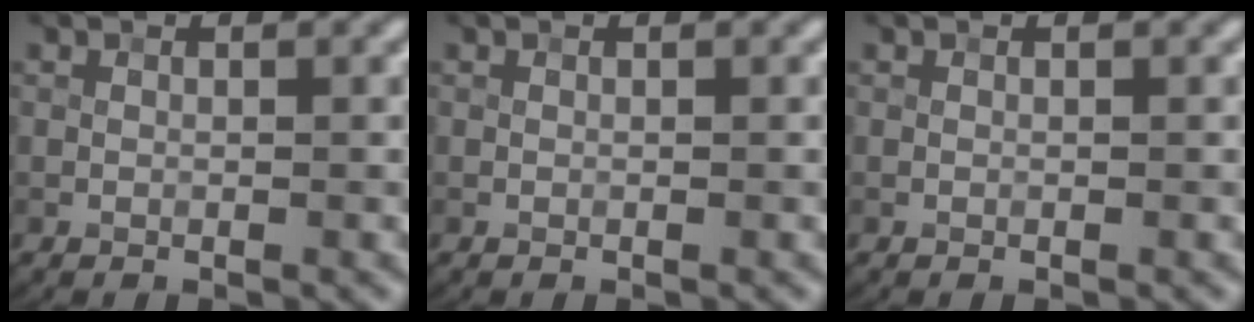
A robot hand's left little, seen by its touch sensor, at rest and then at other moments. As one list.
[{"total": 0.0}, {"total": 0.0}]